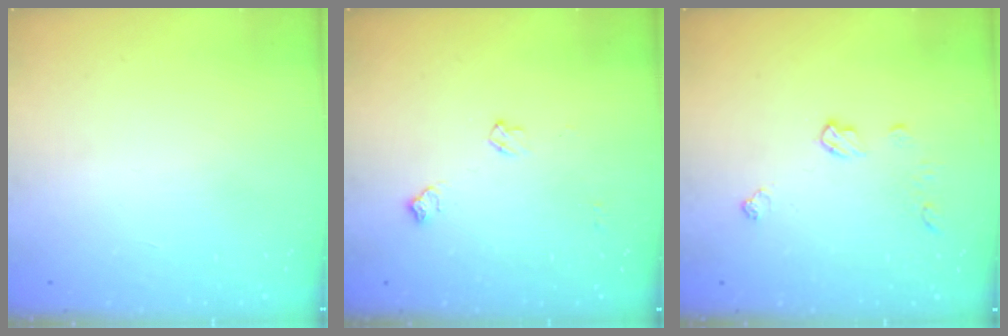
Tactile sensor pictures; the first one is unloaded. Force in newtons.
{"total": 6.4, "press": 6.3, "slide": 0.9}
{"total": 6.8, "press": 6.8, "slide": 0.1}